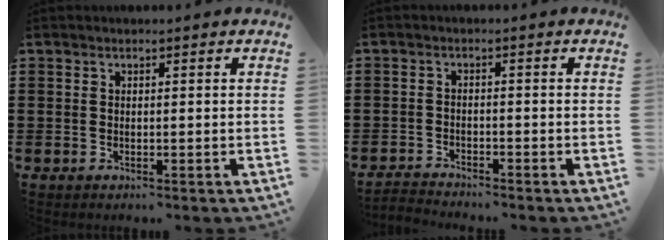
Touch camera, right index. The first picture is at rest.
{"total": 2.0, "force": [-2.0, 0.0, -0.2], "torque": [-0.002, 0.001, -0.045]}